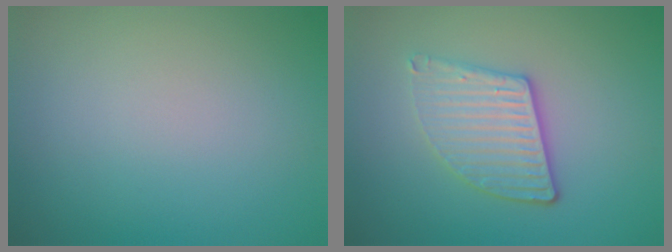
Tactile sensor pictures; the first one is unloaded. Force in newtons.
{"total": 3.8, "press": 3.2, "slide": 1.9}